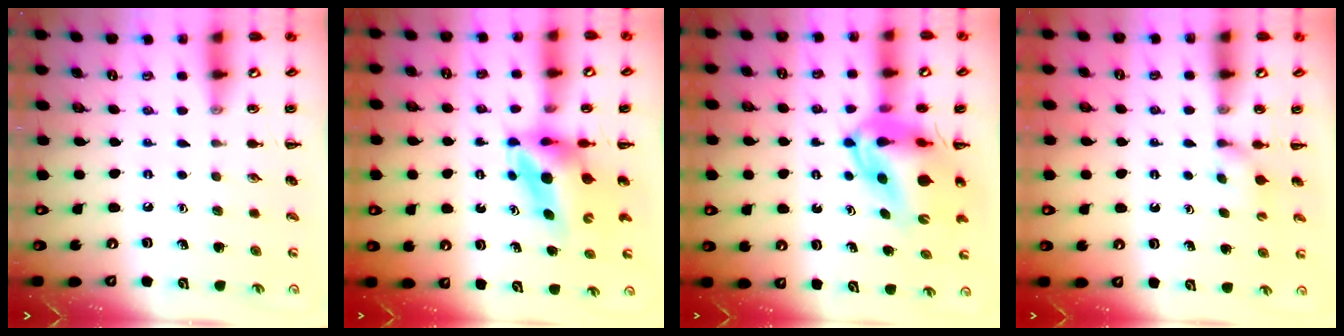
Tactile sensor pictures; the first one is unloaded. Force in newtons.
{"total": 5.3, "press": 5.0, "slide": 1.5}
{"total": 11.0, "press": 10.5, "slide": 3.4}
{"total": 2.7, "press": 2.4, "slide": 1.2}